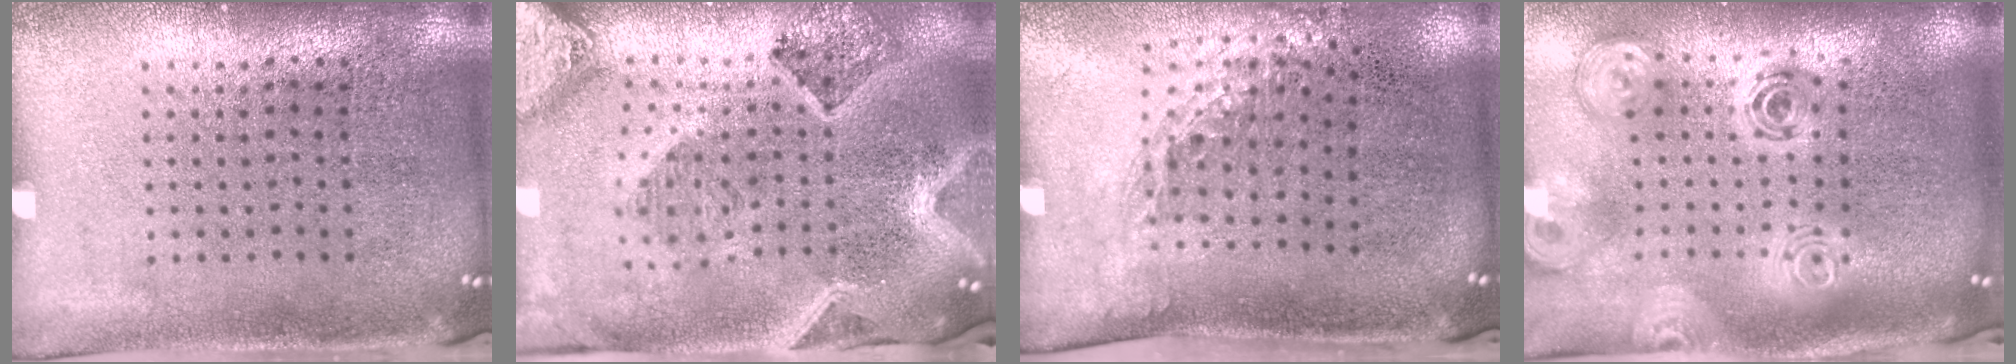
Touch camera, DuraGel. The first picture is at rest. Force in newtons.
{"total": 2.8, "press": 2.5, "slide": 1.3}
{"total": 1.5, "press": 1.1, "slide": 1.0}
{"total": 2.8, "press": 2.0, "slide": 2.0}